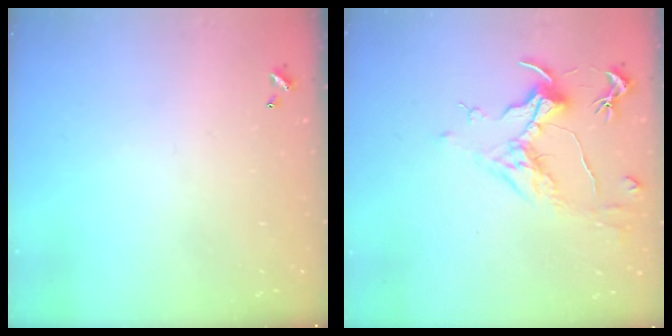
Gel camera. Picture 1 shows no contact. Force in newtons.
{"total": 1.6, "press": 1.4, "slide": 0.9}